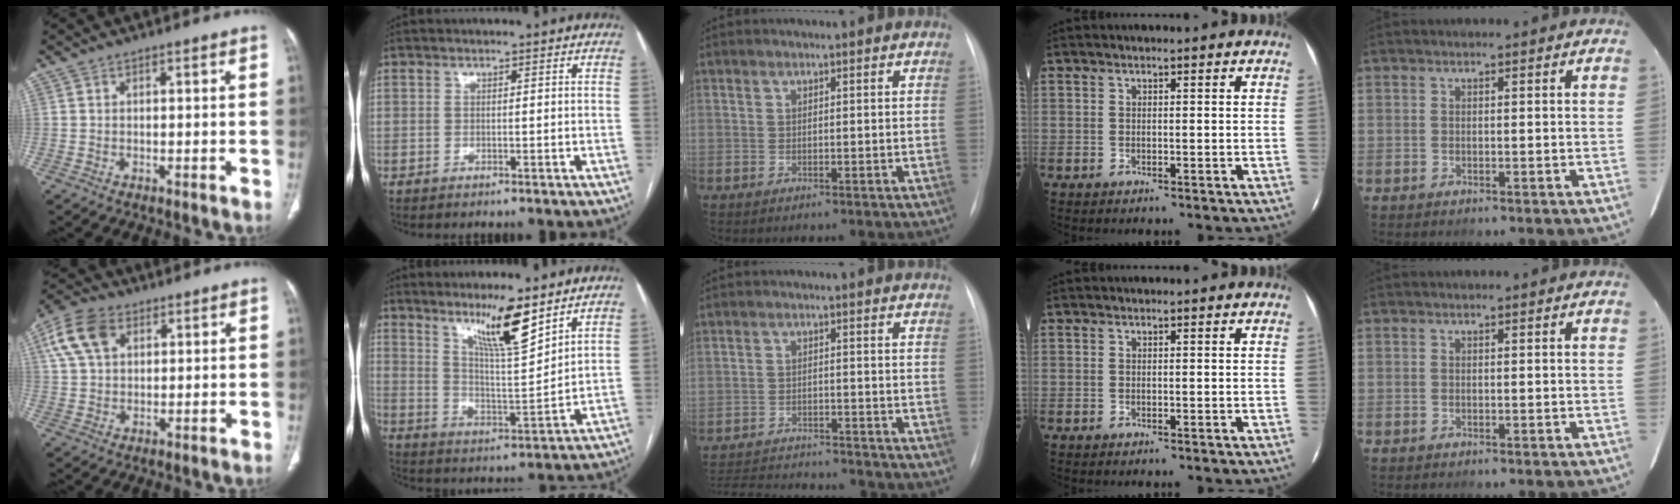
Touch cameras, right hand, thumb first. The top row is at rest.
{"thumb": {"total": 9.8, "force": [3.9, 6.5, 6.3], "torque": [-0.122, 0.009, 0.071]}, "index": {"total": 10.0, "force": [7.0, 0.5, 7.2], "torque": [-0.125, -0.013, 0.128]}, "middle": {"total": 13.5, "force": [-12.9, 1.4, 3.9], "torque": [-0.071, -0.003, -0.186]}}